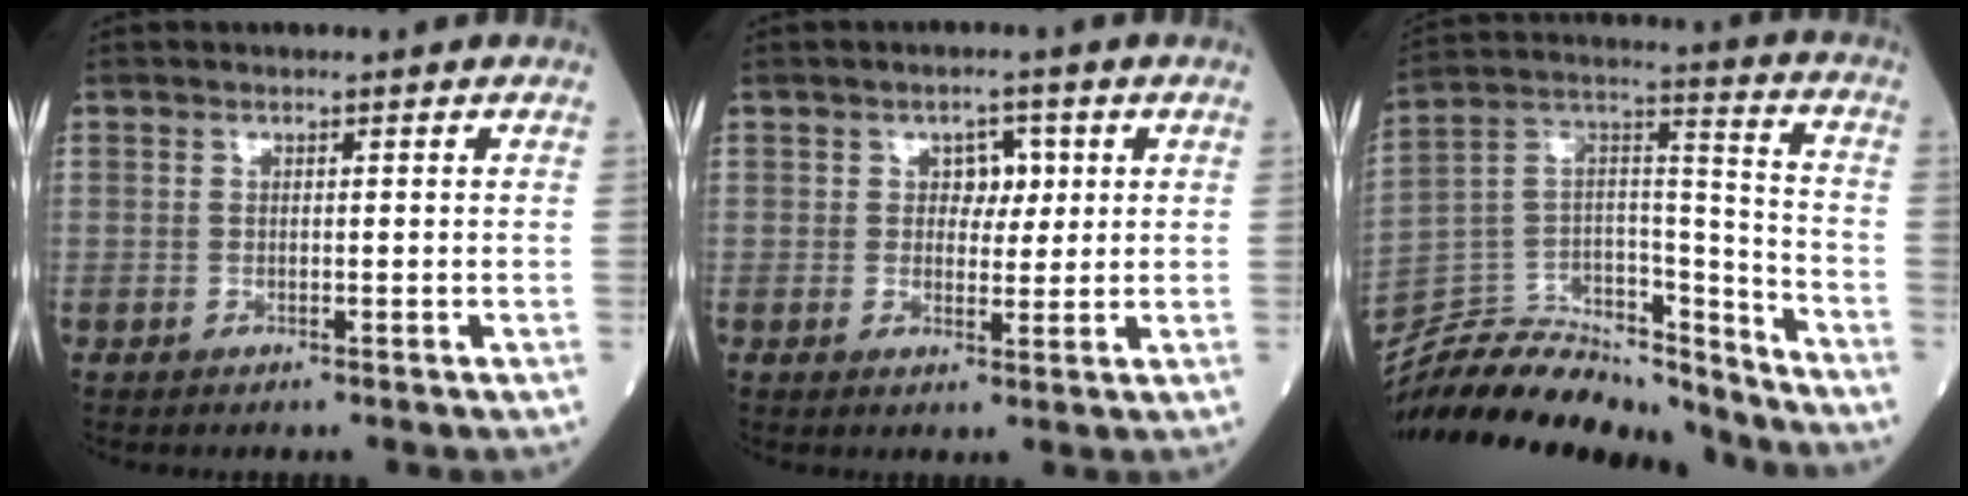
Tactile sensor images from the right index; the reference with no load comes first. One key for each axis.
{"total": 3.6, "fx": 1.1, "fy": 2.4, "fz": 2.5, "tx": -0.026, "ty": 0.006, "tz": 0.014}
{"total": 26.4, "fx": -24.6, "fy": 5.5, "fz": 7.9, "tx": -0.171, "ty": 0.009, "tz": -0.404}